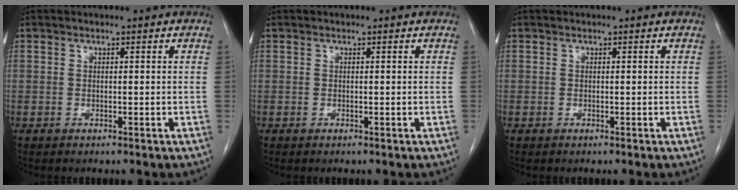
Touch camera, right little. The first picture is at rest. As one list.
[{"total": 0.0}, {"total": 0.0}]